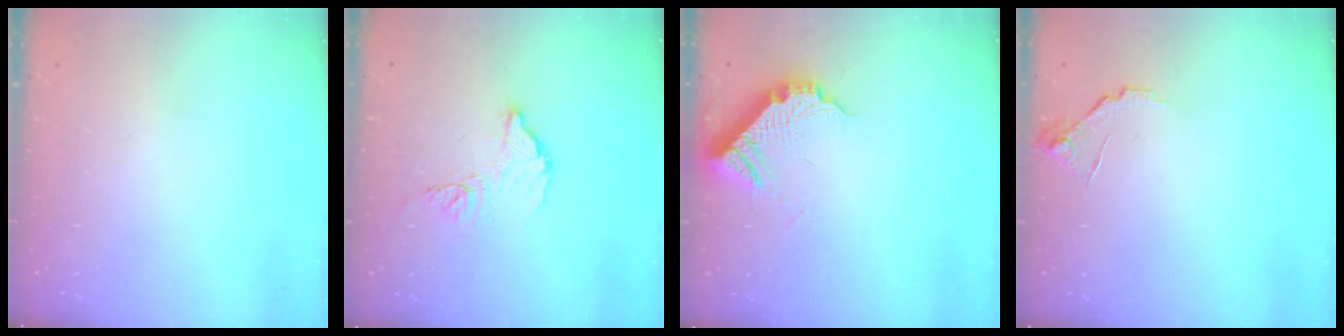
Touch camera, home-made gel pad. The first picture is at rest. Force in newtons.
{"total": 8.9, "press": 8.9, "slide": 0.6}
{"total": 9.5, "press": 9.5, "slide": 0.6}
{"total": 5.7, "press": 5.7, "slide": 0.5}